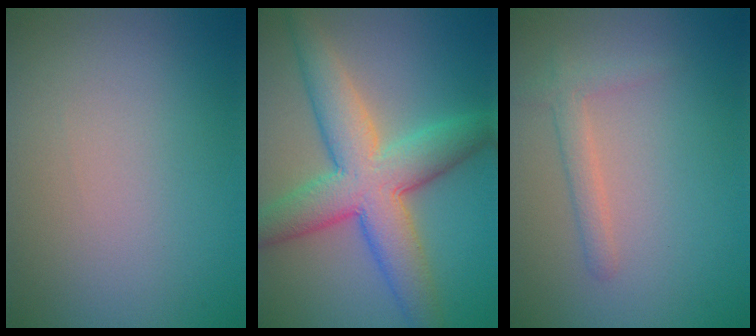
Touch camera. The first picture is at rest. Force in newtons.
{"total": 8.2, "press": 8.2, "slide": 0.3}
{"total": 1.7, "press": 1.7, "slide": 0.1}